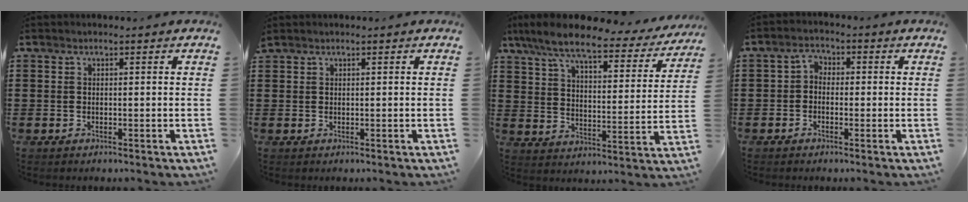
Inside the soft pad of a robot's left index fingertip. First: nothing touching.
{"total": 0.5, "force": [0.5, 0.1, 0.1], "torque": [-0.004, 0.000, 0.010]}
{"total": 8.5, "force": [7.1, 1.1, 4.6], "torque": [-0.117, -0.037, 0.119]}
{"total": 1.6, "force": [-0.3, 1.0, 1.2], "torque": [-0.024, 0.006, -0.009]}